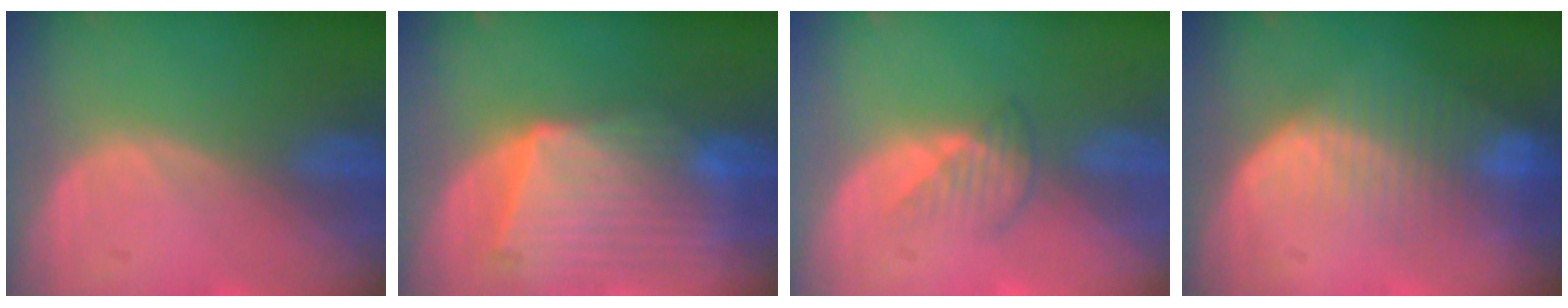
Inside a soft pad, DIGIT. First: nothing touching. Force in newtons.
{"total": 10.3, "press": 9.0, "slide": 4.8}
{"total": 2.7, "press": 2.6, "slide": 0.5}
{"total": 8.4, "press": 7.1, "slide": 4.4}